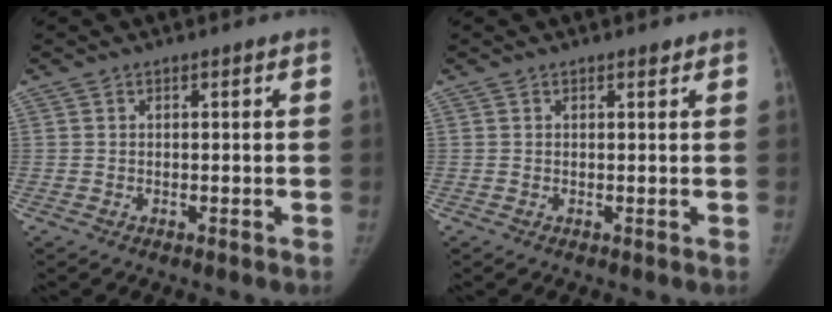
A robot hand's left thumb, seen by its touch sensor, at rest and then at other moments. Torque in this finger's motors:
{"motor_torque": [0.36, -0.20, -0.03, -0.42, 0.04]}